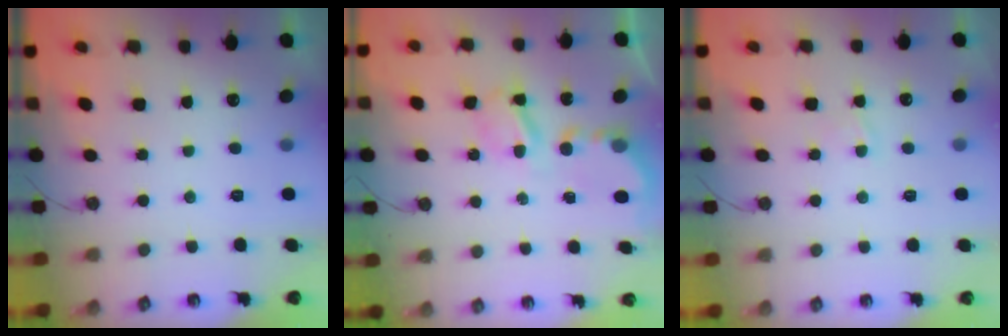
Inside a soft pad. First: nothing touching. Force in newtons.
{"total": 5.0, "press": 5.0, "slide": 0.5}
{"total": 2.8, "press": 2.8, "slide": 0.4}